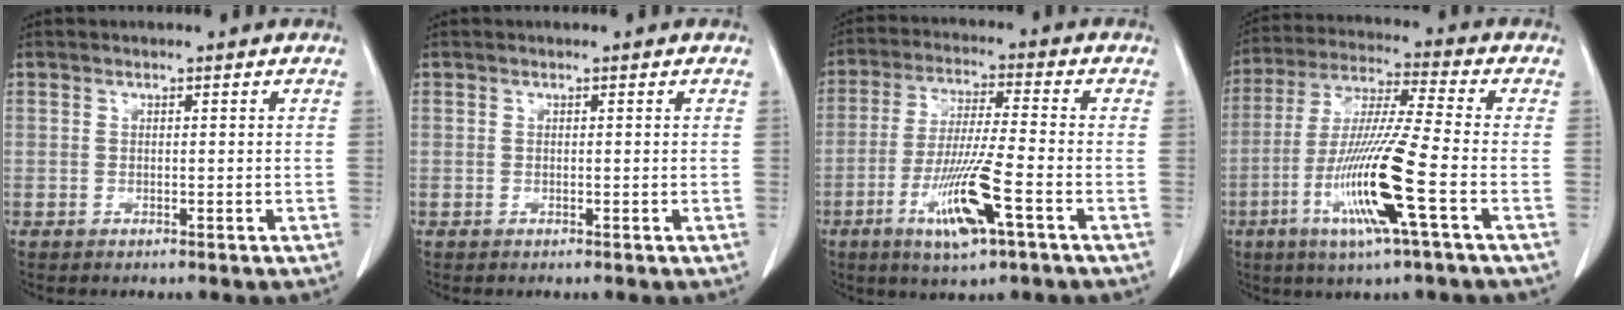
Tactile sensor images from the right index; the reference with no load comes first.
{"total": 0.0}
{"total": 11.3, "force": [-4.8, 0.5, 10.3], "torque": [-0.199, -0.019, -0.086]}
{"total": 14.6, "force": [-5.1, -0.5, 13.7], "torque": [-0.281, -0.019, -0.100]}